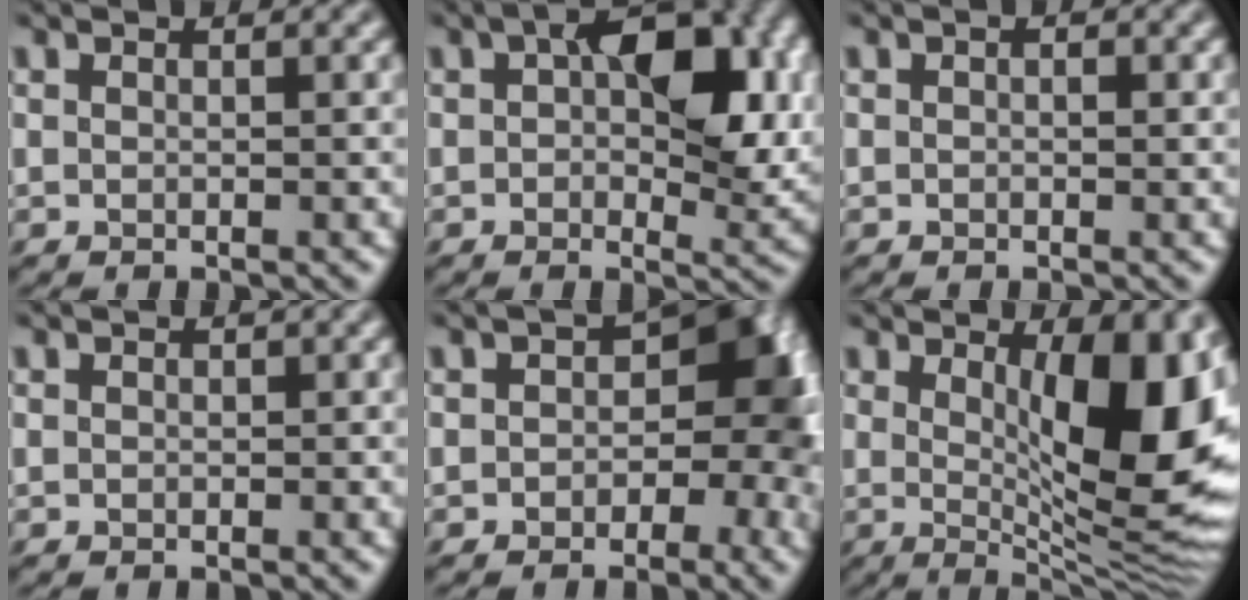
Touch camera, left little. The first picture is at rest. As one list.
[{"total": 10.7, "force": [2.2, 6.3, 8.4], "torque": [-0.138, -0.002, 0.035]}, {"total": 1.0, "force": [0.0, 0.7, 0.7], "torque": [-0.011, 0.001, -0.001]}, {"total": 1.2, "force": [-0.2, 1.0, 0.5], "torque": [-0.011, -0.001, -0.001]}, {"total": 10.9, "force": [-1.1, 7.2, 8.2], "torque": [-0.111, -0.023, -0.025]}, {"total": 10.9, "force": [1.5, 3.9, 10.0], "torque": [-0.125, -0.014, 0.021]}]